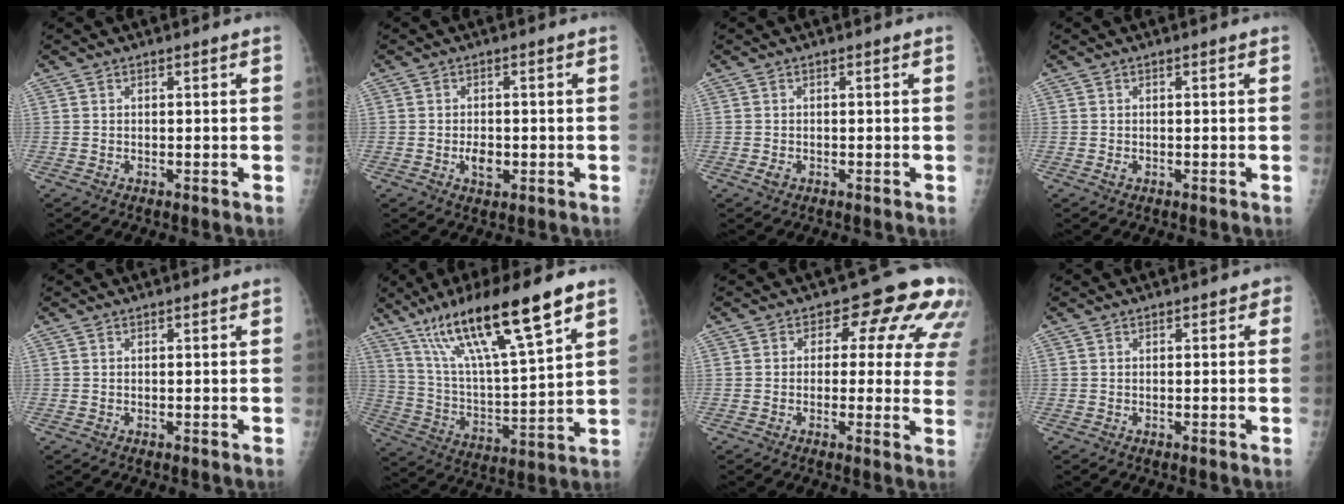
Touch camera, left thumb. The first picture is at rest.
{"total": 3.2, "force": [-0.9, 2.0, 2.4], "torque": [-0.031, 0.002, -0.011]}
{"total": 1.2, "force": [-0.6, 0.8, 0.6], "torque": [-0.010, 0.000, -0.009]}
{"total": 0.5, "force": [-0.2, 0.4, 0.3], "torque": [-0.001, 0.000, -0.003]}
{"total": 0.0}
{"total": 21.7, "force": [13.2, 3.8, 16.7], "torque": [-0.287, -0.036, 0.243]}
{"total": 12.6, "force": [4.9, 7.0, 9.2], "torque": [-0.056, -0.009, 0.038]}
{"total": 1.1, "force": [0.3, 0.8, 0.7], "torque": [0.009, 0.004, -0.004]}